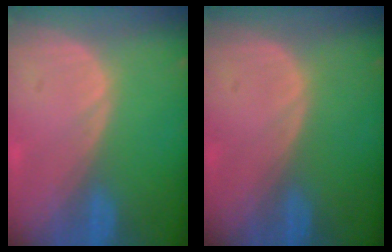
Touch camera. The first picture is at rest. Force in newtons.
{"total": 0.0}